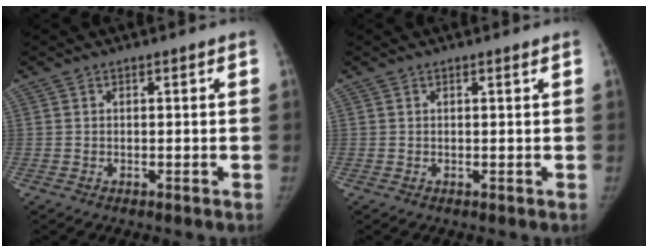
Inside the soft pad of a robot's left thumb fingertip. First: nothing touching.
{"total": 0.0}